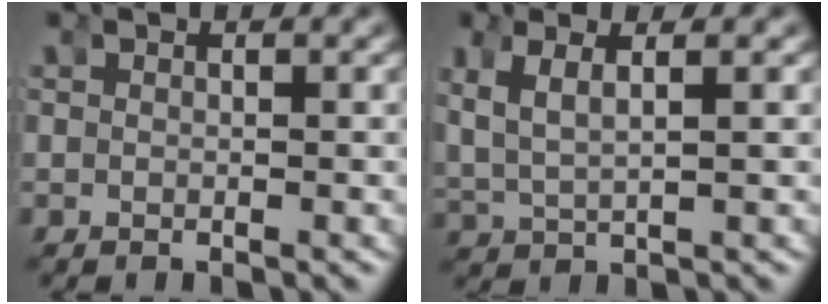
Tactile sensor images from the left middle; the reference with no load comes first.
{"total": 4.0, "force": [1.3, 2.3, 3.0], "torque": [-0.080, -0.006, 0.031]}